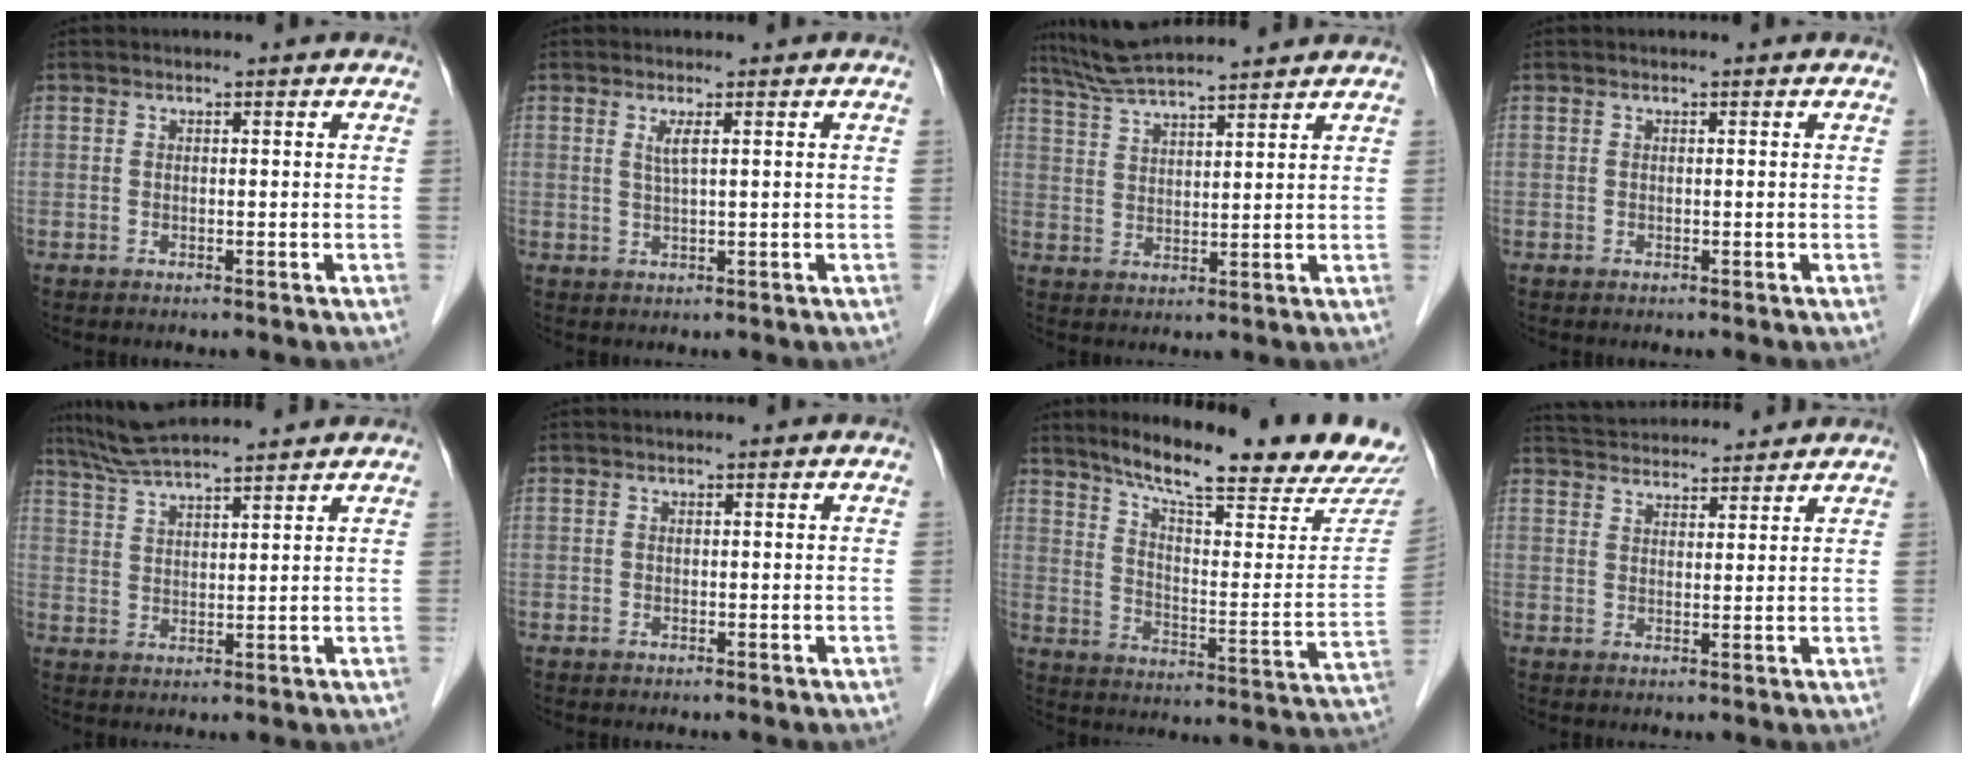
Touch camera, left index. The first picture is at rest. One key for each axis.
{"total": 1.9, "fx": 0.7, "fy": -0.1, "fz": 1.7, "tx": -0.040, "ty": -0.003, "tz": 0.014}
{"total": 11.4, "fx": 10.5, "fy": 0.6, "fz": 4.5, "tx": -0.087, "ty": 0.030, "tz": 0.176}
{"total": 0.0}
{"total": 11.0, "fx": 10.0, "fy": 0.4, "fz": 4.5, "tx": -0.085, "ty": 0.031, "tz": 0.165}
{"total": 0.0}
{"total": 21.7, "fx": 19.1, "fy": 0.9, "fz": 10.2, "tx": -0.151, "ty": -0.064, "tz": 0.259}
{"total": 11.6, "fx": 11.2, "fy": 1.8, "fz": 2.8, "tx": -0.049, "ty": 0.034, "tz": 0.168}